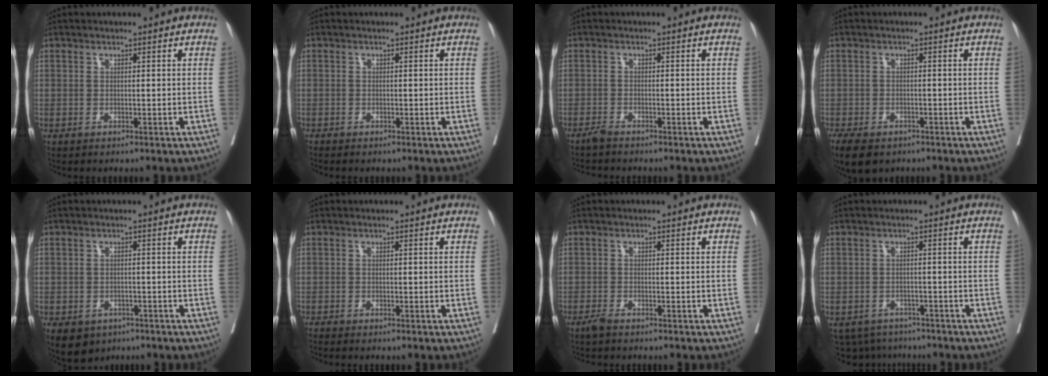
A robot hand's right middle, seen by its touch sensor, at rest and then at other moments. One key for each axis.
{"total": 0.8, "fx": -0.3, "fy": 0.7, "fz": -0.1, "tx": 0.004, "ty": 0.007, "tz": -0.007}
{"total": 1.4, "fx": -1.3, "fy": 0.1, "fz": 0.4, "tx": -0.011, "ty": -0.001, "tz": -0.025}
{"total": 7.2, "fx": -5.1, "fy": 3.6, "fz": 3.5, "tx": -0.061, "ty": -0.010, "tz": -0.077}
{"total": 8.4, "fx": -4.7, "fy": 6.3, "fz": 3.0, "tx": -0.077, "ty": -0.005, "tz": -0.062}
{"total": 1.1, "fx": -1.1, "fy": 0.1, "fz": 0.3, "tx": -0.008, "ty": -0.003, "tz": -0.019}
{"total": 1.5, "fx": -1.3, "fy": 0.2, "fz": 0.7, "tx": -0.017, "ty": -0.002, "tz": -0.025}
{"total": 6.3, "fx": -5.5, "fy": 2.9, "fz": 0.5, "tx": -0.011, "ty": 0.001, "tz": -0.077}